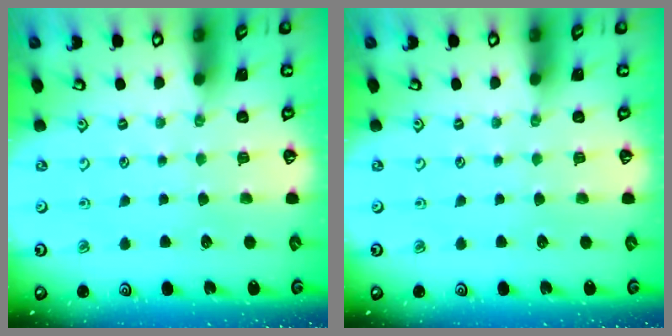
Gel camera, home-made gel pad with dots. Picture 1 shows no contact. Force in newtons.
{"total": 0.0}